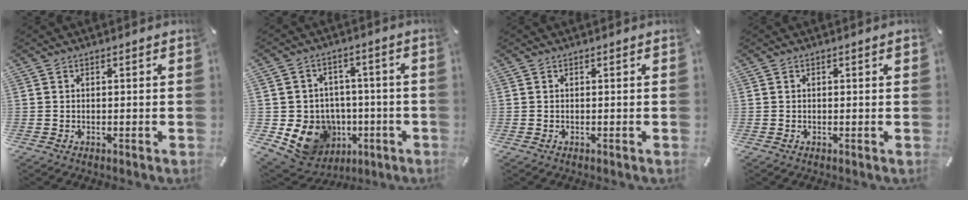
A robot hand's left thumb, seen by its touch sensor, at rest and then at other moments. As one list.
[{"total": 13.6, "force": [-3.4, 10.0, 8.5], "torque": [-0.181, 0.005, -0.058]}, {"total": 0.0}, {"total": 0.8, "force": [0.2, 0.2, 0.8], "torque": [-0.014, 0.002, 0.002]}]